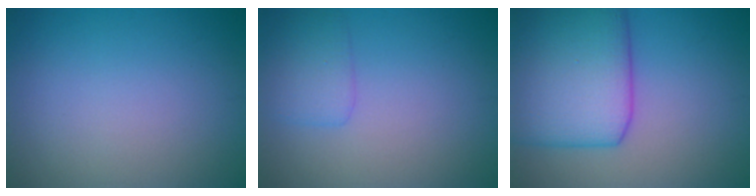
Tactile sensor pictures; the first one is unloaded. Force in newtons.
{"total": 2.3, "press": 2.3, "slide": 0.1}
{"total": 9.7, "press": 9.7, "slide": 0.3}